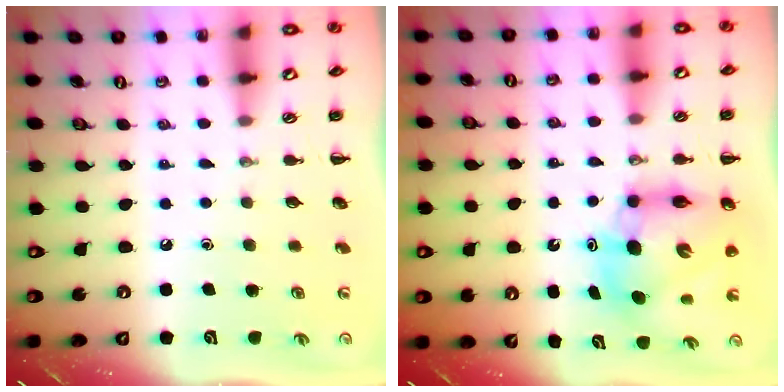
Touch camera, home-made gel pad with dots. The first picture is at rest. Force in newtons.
{"total": 9.9, "press": 9.5, "slide": 2.8}